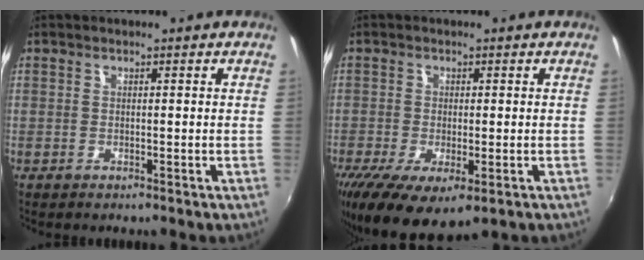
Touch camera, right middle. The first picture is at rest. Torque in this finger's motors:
{"motor_torque": [1.46, -0.67, 0.36, 0.21]}